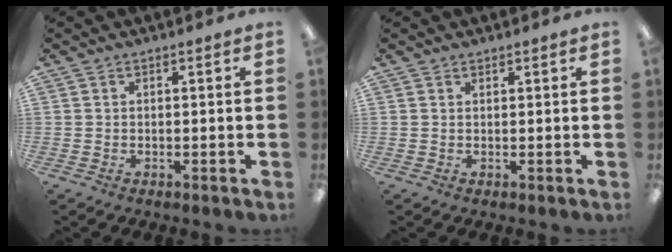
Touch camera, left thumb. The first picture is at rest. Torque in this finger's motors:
{"motor_torque": [0.58, 0.20, -0.33, 0.16, 0.06]}